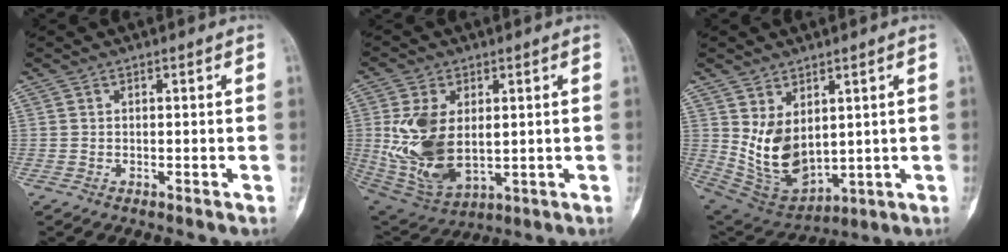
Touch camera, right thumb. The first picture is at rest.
{"total": 15.8, "force": [1.3, 9.6, 12.5], "torque": [-0.238, -0.013, 0.046]}
{"total": 11.7, "force": [2.3, 7.5, 8.7], "torque": [-0.134, -0.024, 0.075]}